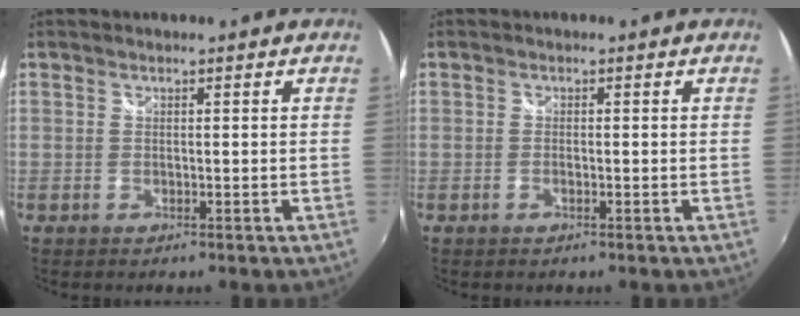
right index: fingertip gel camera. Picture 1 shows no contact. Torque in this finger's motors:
{"motor_torque": [-0.39, 0.21, 0.05, -0.01]}